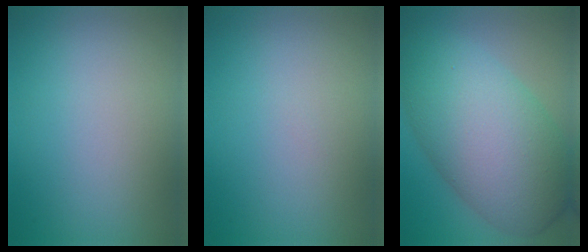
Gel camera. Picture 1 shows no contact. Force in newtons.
{"total": 0.0}
{"total": 11.4, "press": 11.4, "slide": 0.1}